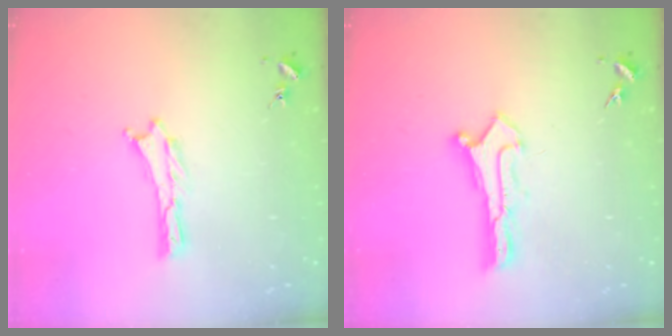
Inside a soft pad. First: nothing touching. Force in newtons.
{"total": 0.8, "press": 0.8, "slide": 0.0}